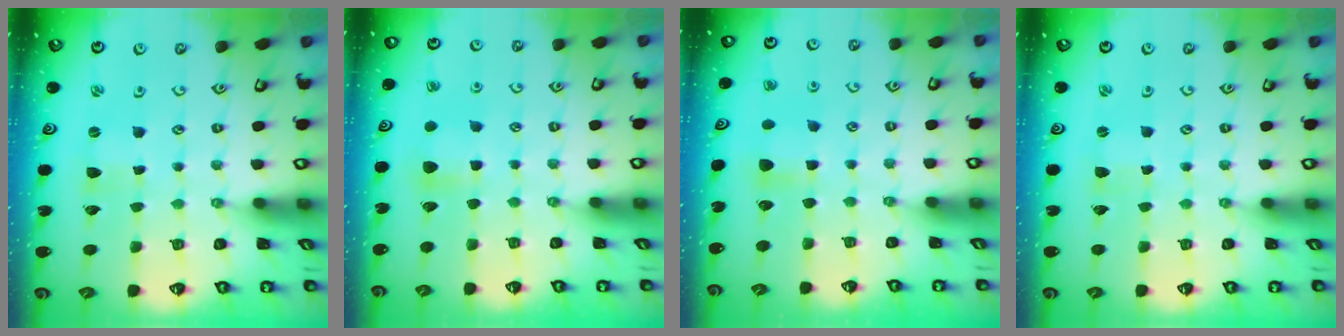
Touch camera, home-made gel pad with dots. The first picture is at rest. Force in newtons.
{"total": 5.4, "press": 5.4, "slide": 0.8}
{"total": 5.7, "press": 5.7, "slide": 0.6}
{"total": 0.6, "press": 0.6, "slide": 0.1}